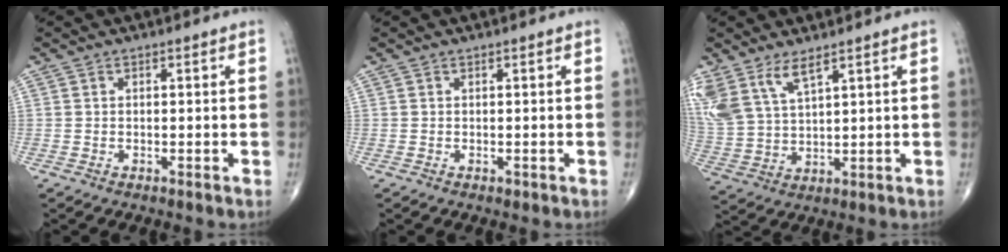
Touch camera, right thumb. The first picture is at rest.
{"total": 0.0}
{"total": 10.6, "force": [6.7, 4.3, 7.1], "torque": [-0.161, -0.021, 0.148]}